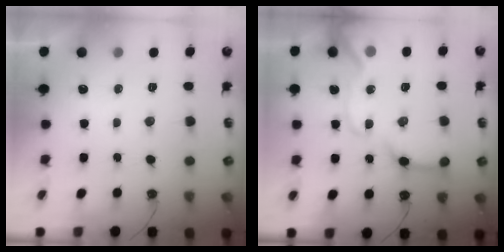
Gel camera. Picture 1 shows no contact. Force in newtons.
{"total": 19.2, "press": 19.0, "slide": 2.3}